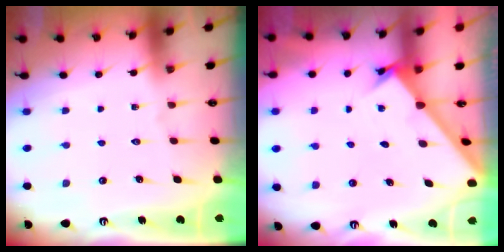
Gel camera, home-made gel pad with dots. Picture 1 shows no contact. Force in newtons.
{"total": 1.6, "press": 1.6, "slide": 0.1}